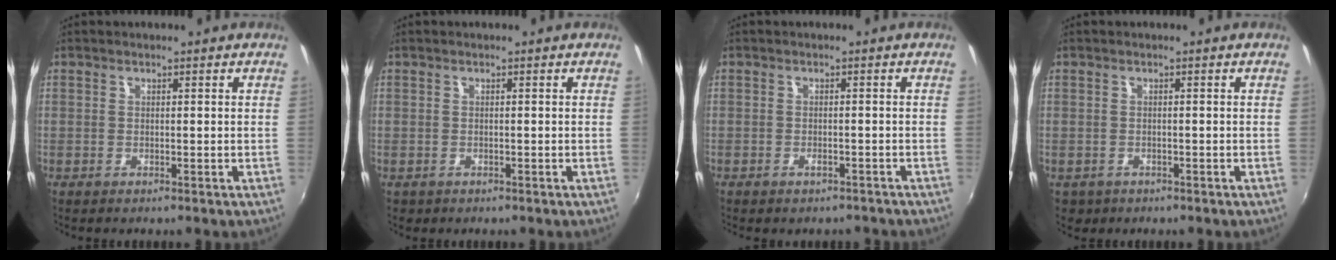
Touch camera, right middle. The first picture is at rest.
{"total": 1.0, "force": [-0.5, 0.8, 0.3], "torque": [-0.009, -0.002, -0.005]}
{"total": 2.7, "force": [-2.2, 1.1, 1.0], "torque": [-0.018, -0.004, -0.027]}
{"total": 2.9, "force": [-1.1, 2.4, 1.1], "torque": [-0.028, -0.004, -0.011]}